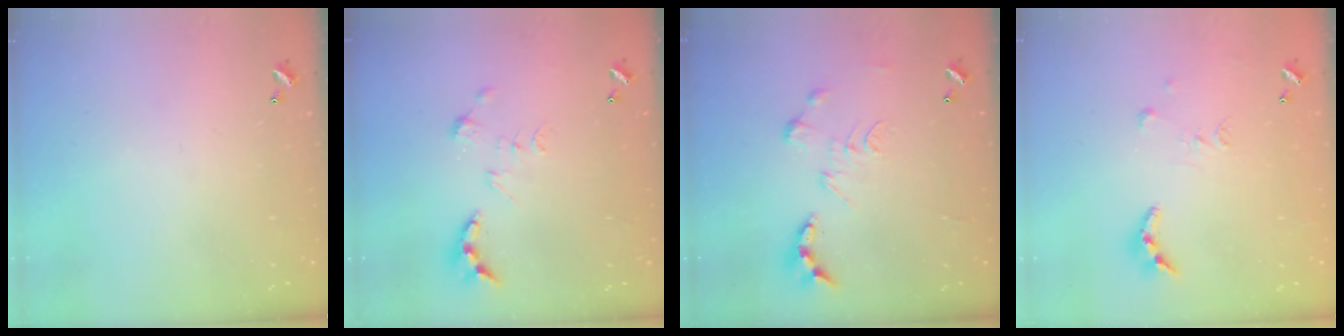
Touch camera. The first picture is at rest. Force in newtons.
{"total": 3.3, "press": 3.3, "slide": 0.4}
{"total": 0.0}
{"total": 8.1, "press": 8.1, "slide": 0.7}